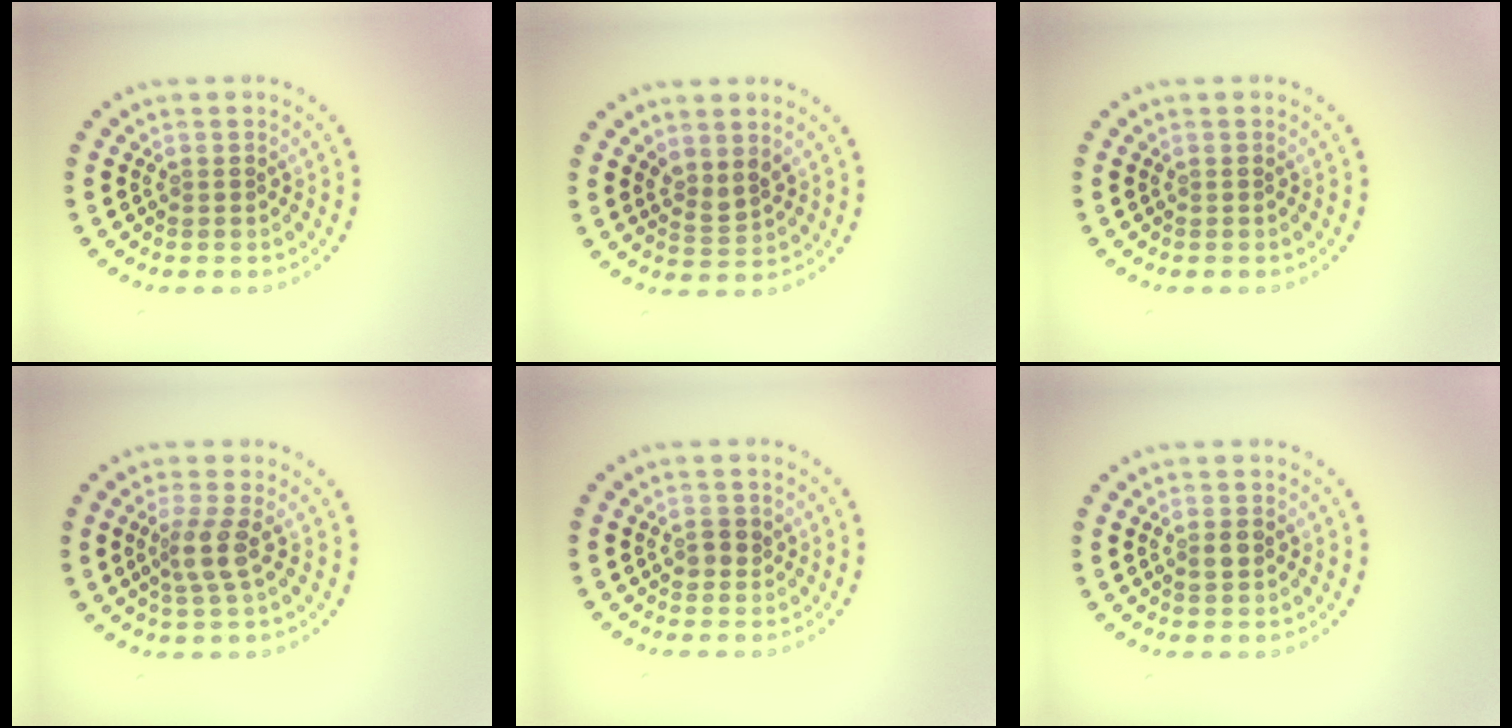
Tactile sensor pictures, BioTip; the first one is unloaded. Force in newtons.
{"total": 1.7, "press": 1.3, "slide": 1.0}
{"total": 0.0}
{"total": 2.5, "press": 2.0, "slide": 1.5}
{"total": 1.3, "press": 1.2, "slide": 0.4}
{"total": 1.0, "press": 1.0, "slide": 0.1}